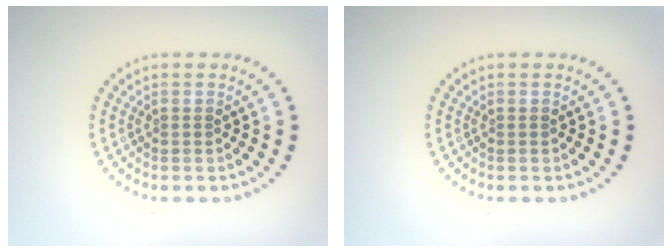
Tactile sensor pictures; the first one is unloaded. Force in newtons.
{"total": 0.0}